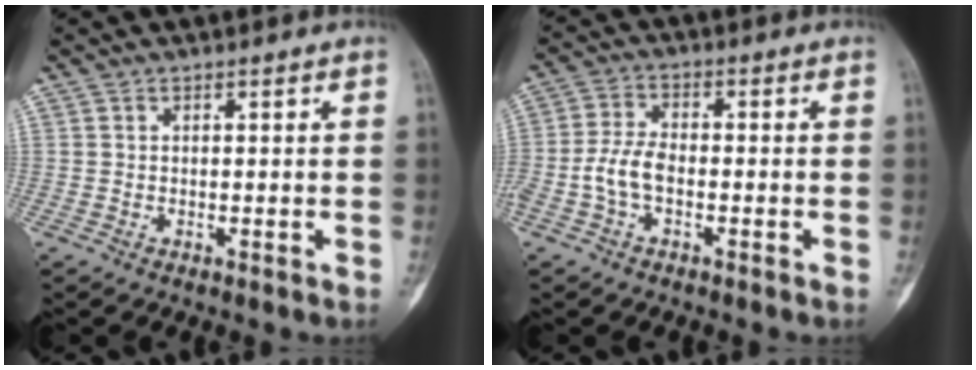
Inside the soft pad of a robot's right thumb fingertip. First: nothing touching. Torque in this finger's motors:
{"motor_torque": [0.88, 0.65, 0.85, -0.09, 0.06]}